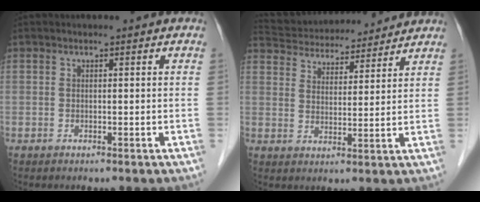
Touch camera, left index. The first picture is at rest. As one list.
[{"total": 15.5, "force": [14.5, 3.6, 4.2], "torque": [-0.078, 0.032, 0.224]}]